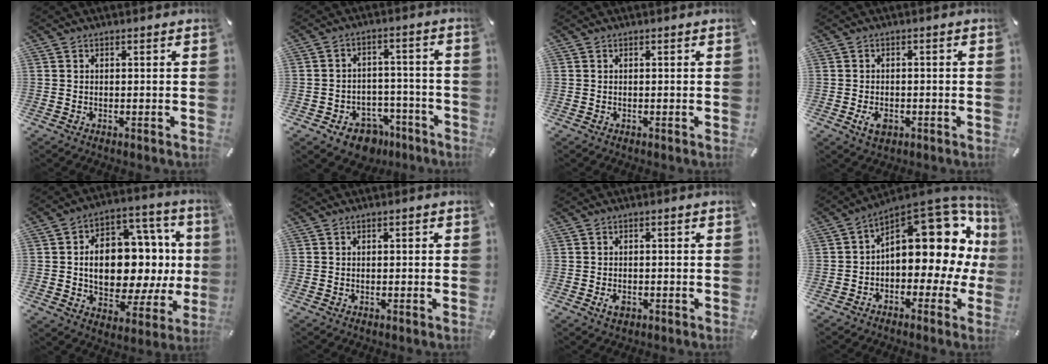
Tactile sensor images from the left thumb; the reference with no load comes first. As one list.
[{"total": 8.4, "force": [-5.7, 5.8, 2.3], "torque": [-0.024, 0.050, -0.091]}, {"total": 0.0}, {"total": 3.6, "force": [-1.4, 2.3, 2.3], "torque": [-0.061, -0.001, -0.029]}, {"total": 18.7, "force": [0.3, 12.5, 13.8], "torque": [-0.218, -0.018, 0.009]}, {"total": 0.5, "force": [-0.1, 0.3, 0.4], "torque": [-0.007, 0.000, -0.003]}, {"total": 2.6, "force": [-1.0, 1.7, 1.7], "torque": [-0.037, 0.002, -0.020]}, {"total": 16.2, "force": [6.3, 8.7, 12.0], "torque": [-0.151, -0.064, 0.104]}]